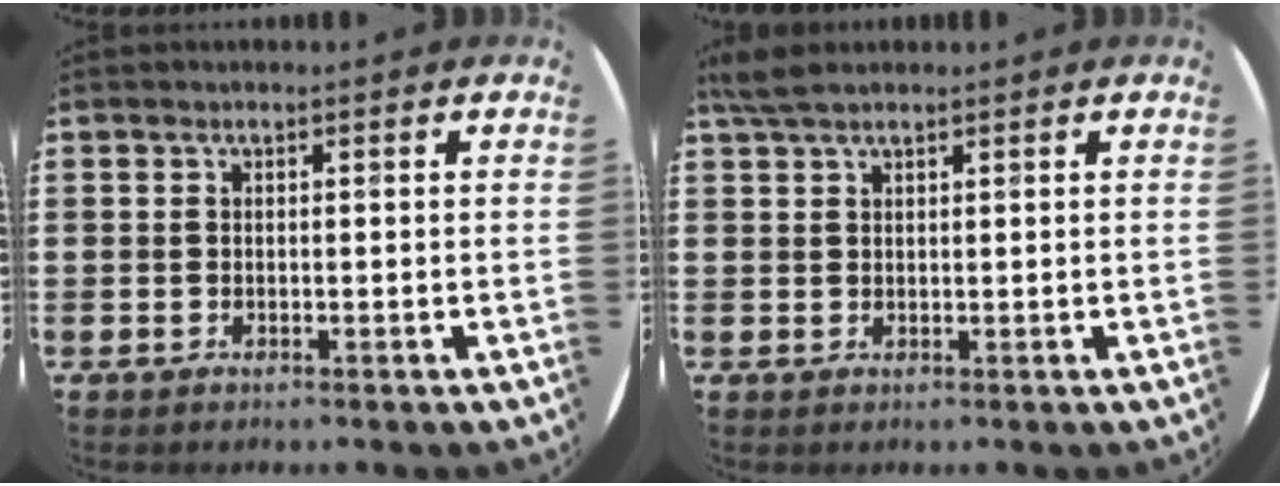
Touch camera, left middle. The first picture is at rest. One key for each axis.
{"total": 2.8, "fx": 2.2, "fy": 0.7, "fz": 1.6, "tx": -0.036, "ty": 0.006, "tz": 0.041}